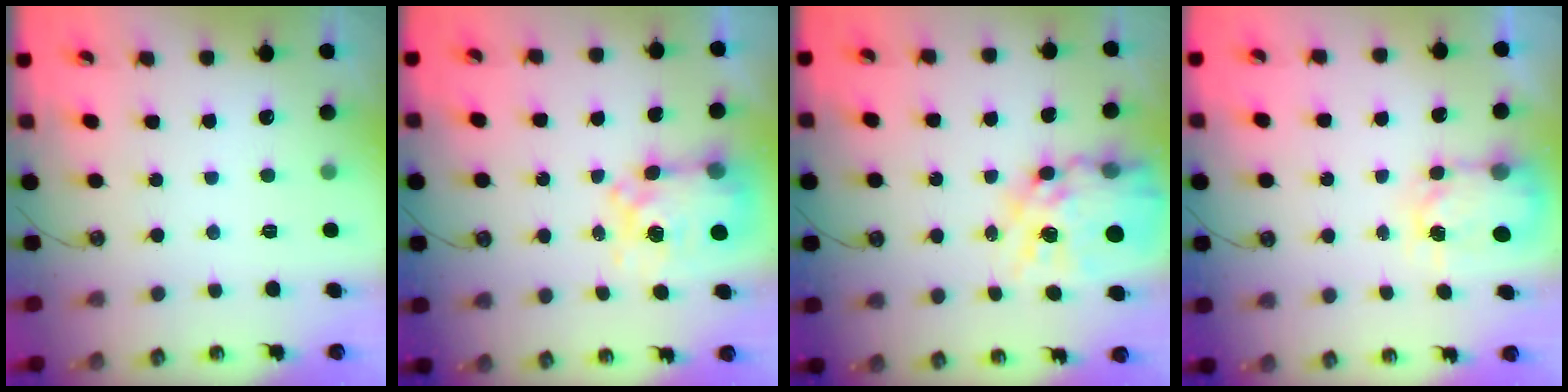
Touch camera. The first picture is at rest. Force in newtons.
{"total": 8.6, "press": 8.6, "slide": 0.7}
{"total": 20.4, "press": 20.3, "slide": 2.1}
{"total": 5.4, "press": 5.4, "slide": 0.4}